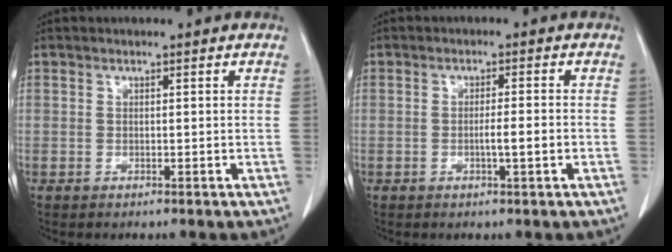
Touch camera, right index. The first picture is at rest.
{"total": 3.0, "force": [-0.7, 0.0, 2.9], "torque": [-0.051, -0.002, -0.012]}